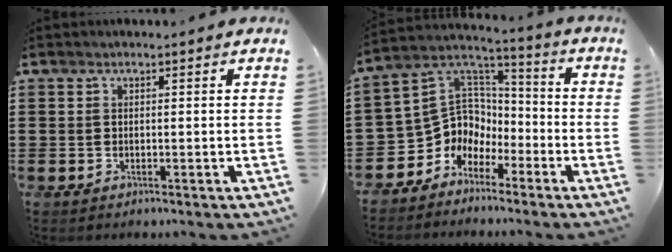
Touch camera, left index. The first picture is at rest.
{"total": 6.7, "force": [-2.6, 6.2, 0.5], "torque": [-0.043, -0.016, -0.051]}